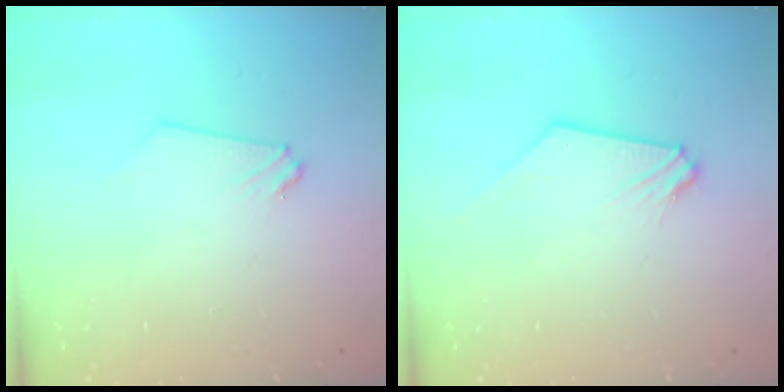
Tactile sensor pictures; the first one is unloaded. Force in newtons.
{"total": 0.9, "press": 0.9, "slide": 0.1}